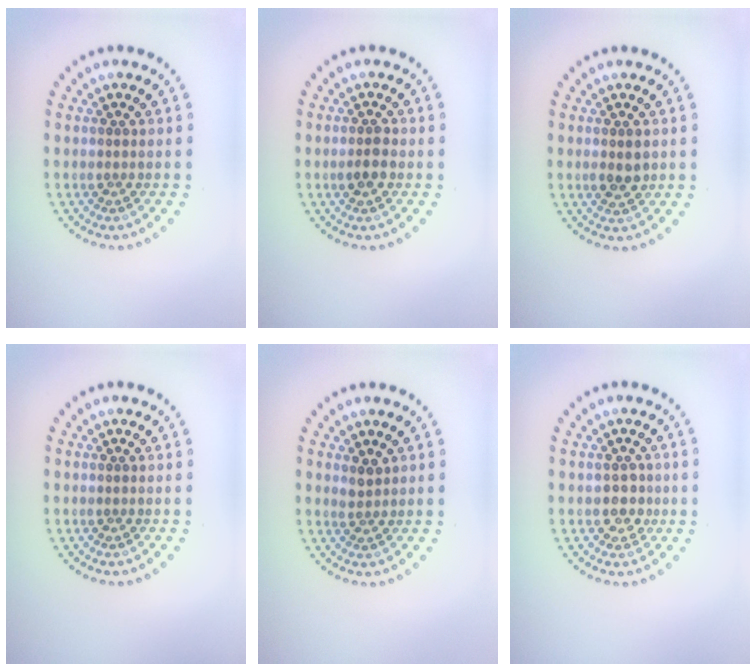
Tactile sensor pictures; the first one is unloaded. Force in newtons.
{"total": 1.6, "press": 1.6, "slide": 0.1}
{"total": 1.8, "press": 1.8, "slide": 0.3}
{"total": 0.0}
{"total": 1.3, "press": 0.9, "slide": 0.9}
{"total": 1.9, "press": 1.6, "slide": 1.1}